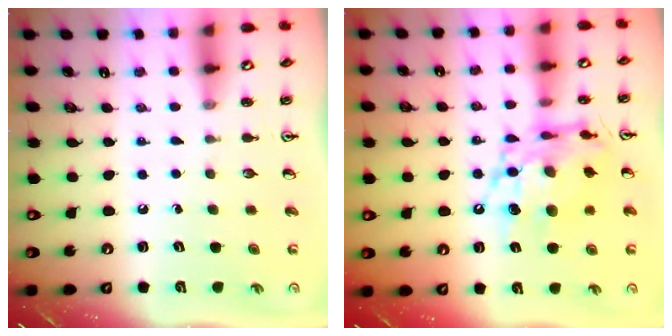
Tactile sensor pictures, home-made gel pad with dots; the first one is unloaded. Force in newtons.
{"total": 14.3, "press": 14.3, "slide": 1.4}